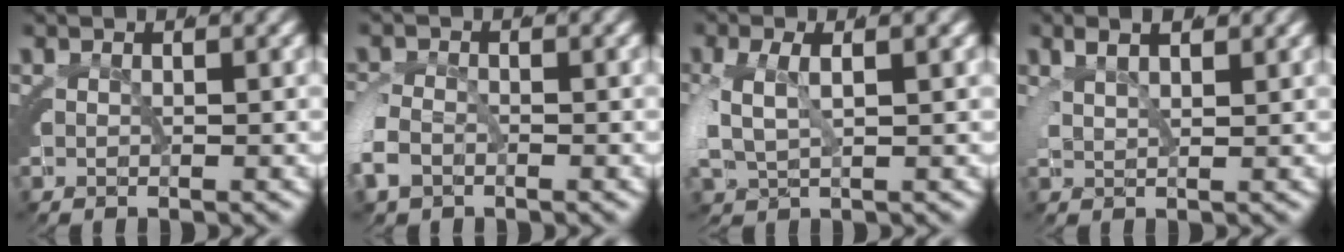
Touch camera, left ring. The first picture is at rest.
{"total": 2.5, "force": [-1.6, 1.8, 0.4], "torque": [-0.024, -0.005, -0.030]}
{"total": 2.9, "force": [-0.3, 2.0, 2.1], "torque": [-0.066, -0.008, 0.002]}
{"total": 2.6, "force": [1.5, 1.7, 1.4], "torque": [-0.031, 0.000, 0.024]}